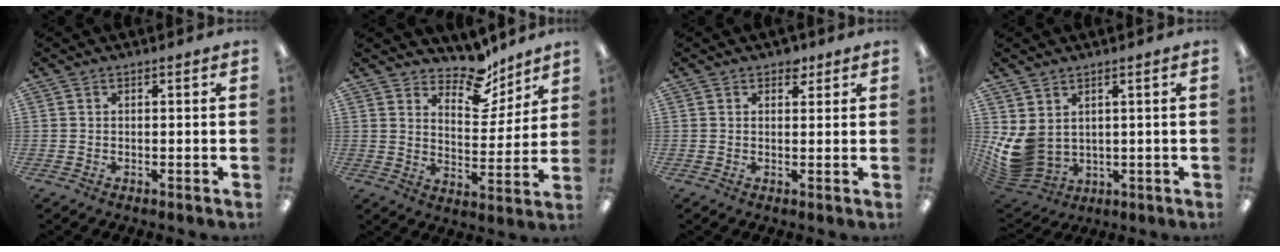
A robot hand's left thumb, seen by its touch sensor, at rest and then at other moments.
{"total": 11.3, "force": [9.4, 4.9, 3.9], "torque": [-0.049, -0.072, 0.170]}
{"total": 2.5, "force": [1.7, 1.7, 0.9], "torque": [-0.004, -0.003, 0.028]}
{"total": 8.2, "force": [1.5, 6.4, 4.8], "torque": [-0.130, -0.018, 0.033]}